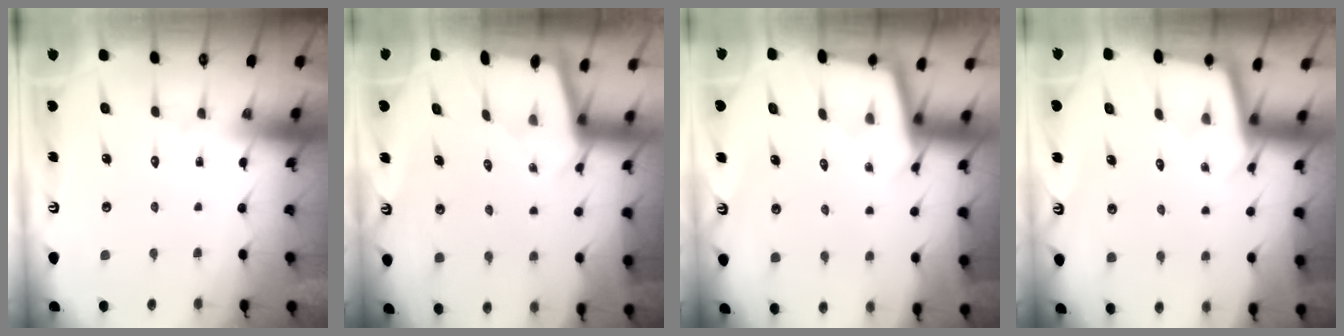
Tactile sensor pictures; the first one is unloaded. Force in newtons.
{"total": 1.9, "press": 1.9, "slide": 0.1}
{"total": 2.4, "press": 2.4, "slide": 0.2}
{"total": 2.3, "press": 2.3, "slide": 0.1}